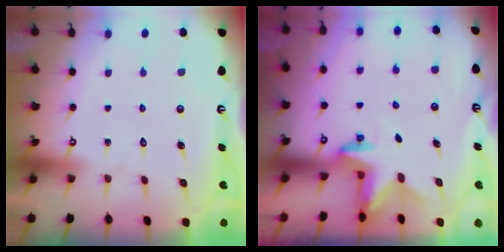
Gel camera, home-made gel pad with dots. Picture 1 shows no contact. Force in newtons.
{"total": 2.4, "press": 2.4, "slide": 0.4}